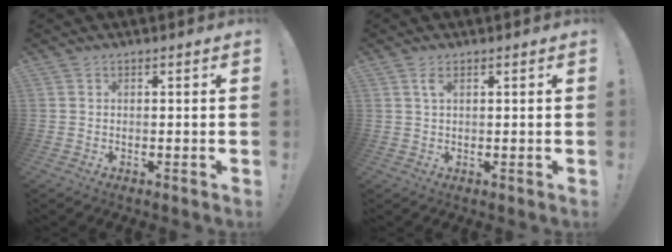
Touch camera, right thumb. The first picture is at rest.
{"total": 2.4, "force": [1.0, 1.0, 1.9], "torque": [-0.038, 0.001, 0.017]}